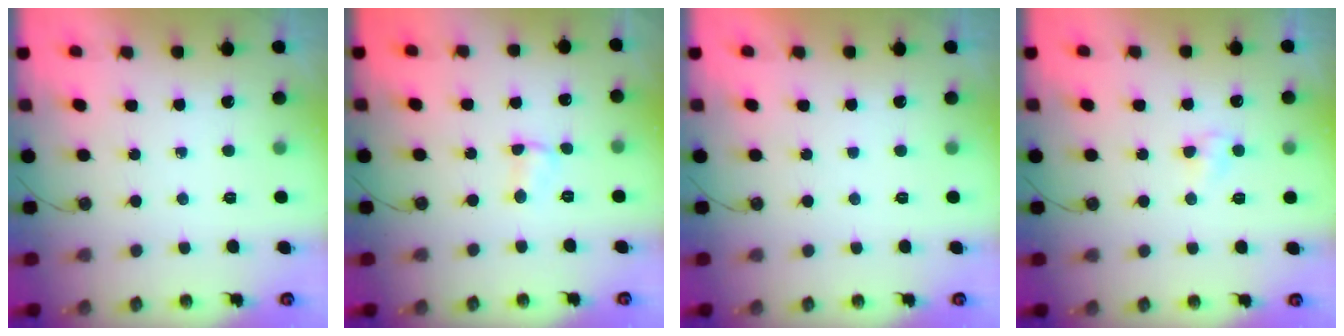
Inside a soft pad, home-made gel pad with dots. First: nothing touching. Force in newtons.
{"total": 2.6, "press": 2.6, "slide": 0.4}
{"total": 0.0}
{"total": 3.0, "press": 2.9, "slide": 0.3}